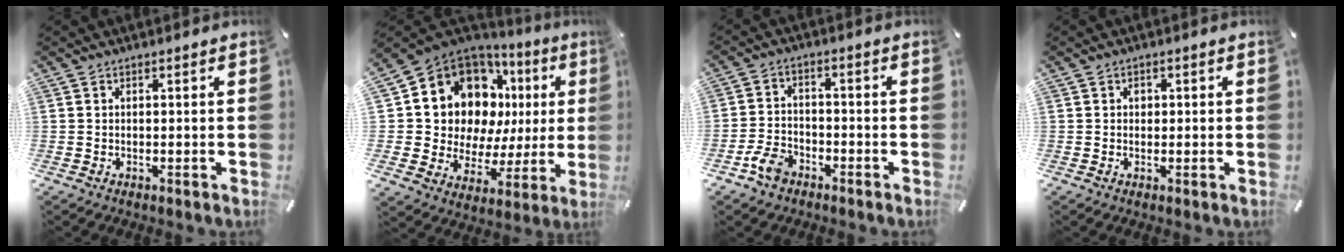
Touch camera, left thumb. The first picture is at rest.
{"total": 15.8, "force": [8.0, 11.9, 6.8], "torque": [-0.125, -0.070, 0.158]}
{"total": 6.2, "force": [-4.0, 3.9, 2.8], "torque": [-0.065, 0.018, -0.077]}
{"total": 1.3, "force": [0.1, 1.1, 0.6], "torque": [0.003, -0.002, -0.004]}